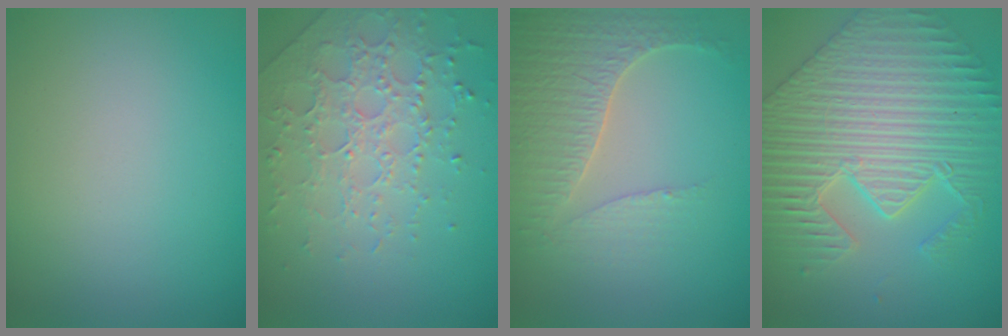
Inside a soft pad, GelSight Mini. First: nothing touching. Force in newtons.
{"total": 3.8, "press": 3.6, "slide": 1.1}
{"total": 3.9, "press": 3.8, "slide": 0.7}
{"total": 7.3, "press": 6.0, "slide": 4.2}